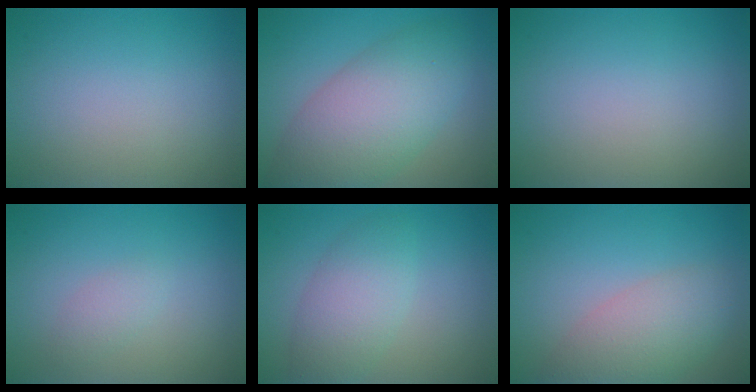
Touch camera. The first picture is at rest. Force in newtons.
{"total": 8.1, "press": 8.1, "slide": 0.3}
{"total": 0.0}
{"total": 1.2, "press": 1.2, "slide": 0.0}
{"total": 4.0, "press": 4.0, "slide": 0.2}
{"total": 4.8, "press": 4.8, "slide": 0.4}